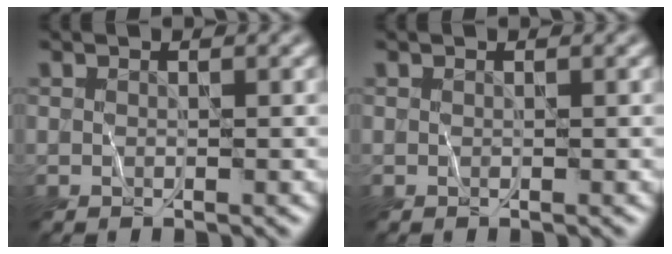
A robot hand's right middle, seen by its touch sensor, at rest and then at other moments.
{"total": 0.0}